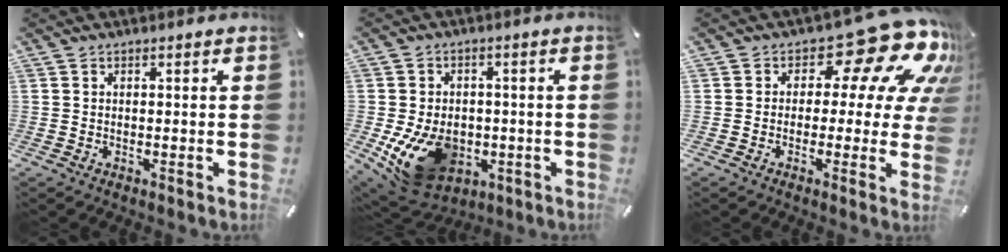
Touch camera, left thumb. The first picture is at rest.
{"total": 14.6, "force": [-4.3, 10.8, 8.8], "torque": [-0.168, 0.012, -0.065]}
{"total": 16.2, "force": [9.1, 7.6, 11.0], "torque": [-0.148, -0.071, 0.148]}